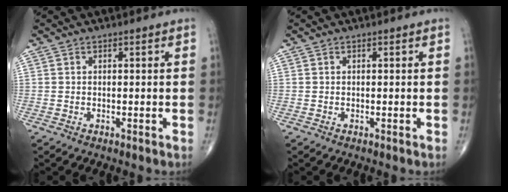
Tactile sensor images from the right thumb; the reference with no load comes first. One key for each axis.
{"total": 0.0}